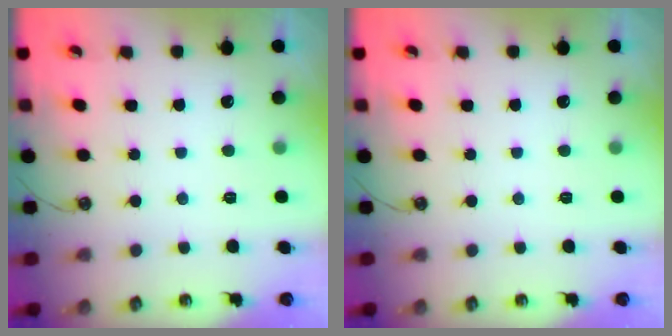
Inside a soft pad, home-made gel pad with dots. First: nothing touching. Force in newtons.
{"total": 0.0}